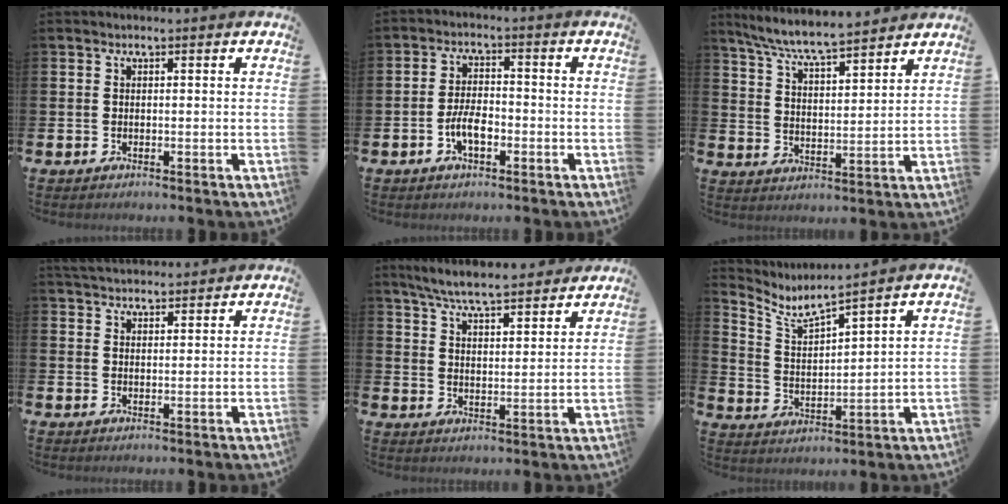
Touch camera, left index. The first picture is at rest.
{"total": 4.1, "force": [-1.4, 1.9, 3.4], "torque": [-0.062, 0.004, -0.029]}
{"total": 7.1, "force": [6.7, 0.2, 2.2], "torque": [-0.068, -0.039, 0.119]}
{"total": 3.5, "force": [3.4, 0.6, 0.3], "torque": [-0.012, -0.015, 0.064]}
{"total": 6.7, "force": [6.4, 0.5, 2.0], "torque": [-0.063, -0.033, 0.114]}
{"total": 5.0, "force": [4.8, 0.0, 1.5], "torque": [-0.053, -0.043, 0.076]}